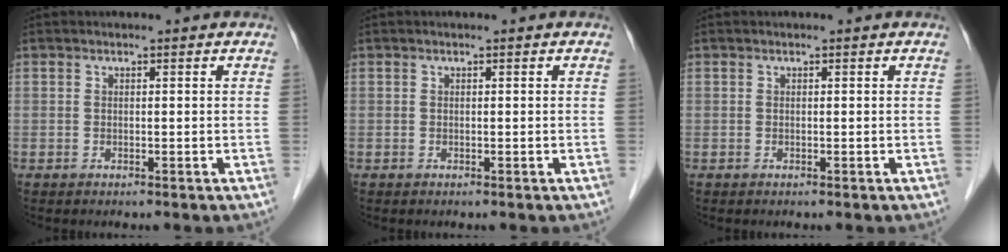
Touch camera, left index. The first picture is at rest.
{"total": 0.0}
{"total": 0.0}